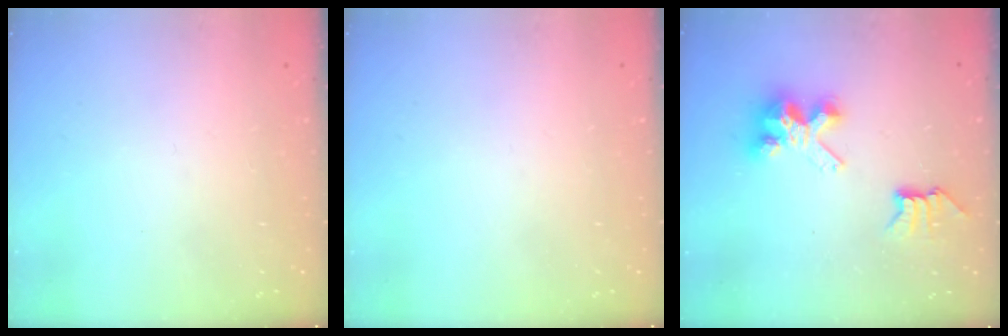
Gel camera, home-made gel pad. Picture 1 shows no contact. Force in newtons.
{"total": 0.0}
{"total": 7.6, "press": 7.6, "slide": 0.2}